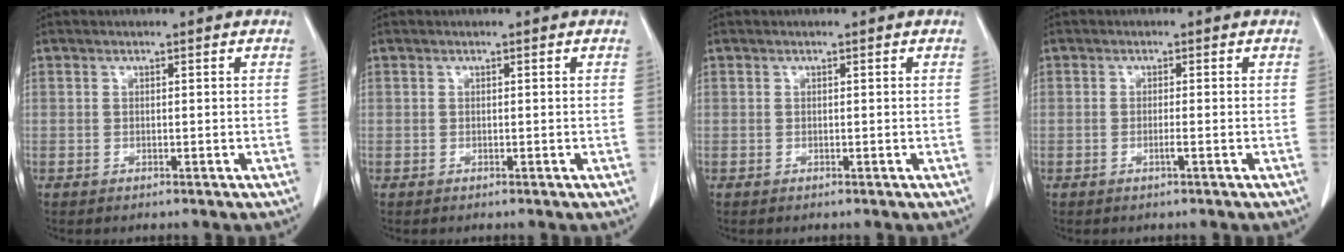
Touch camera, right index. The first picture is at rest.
{"total": 0.0}
{"total": 0.0}
{"total": 1.1, "force": [-0.5, -0.2, 1.0], "torque": [-0.019, 0.001, -0.008]}